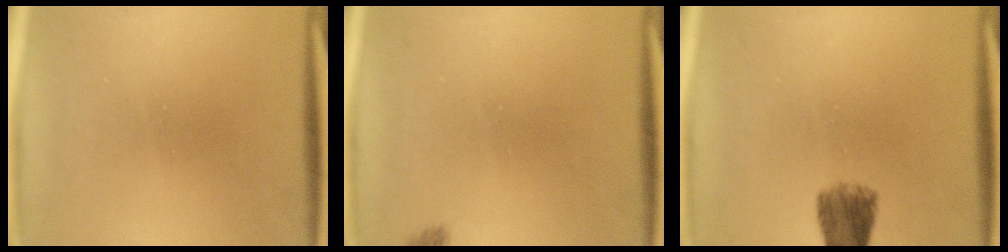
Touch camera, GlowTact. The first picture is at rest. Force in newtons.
{"total": 1.3}
{"total": 4.6}